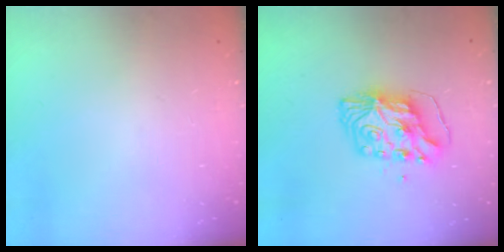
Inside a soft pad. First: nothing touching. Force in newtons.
{"total": 10.1, "press": 10.0, "slide": 1.0}